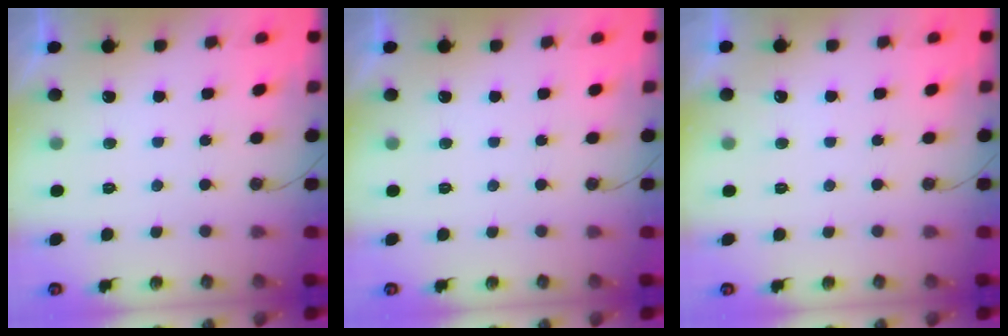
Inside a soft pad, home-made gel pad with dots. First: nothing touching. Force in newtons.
{"total": 0.0}
{"total": 2.9, "press": 2.9, "slide": 0.4}